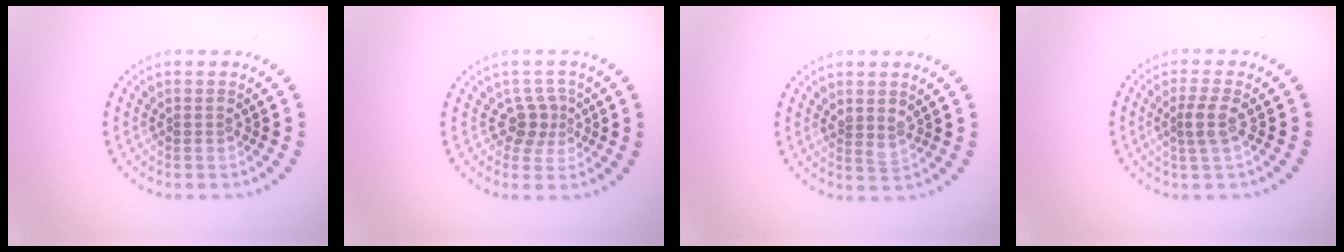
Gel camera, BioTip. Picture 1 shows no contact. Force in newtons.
{"total": 2.4, "press": 1.7, "slide": 1.6}
{"total": 1.5, "press": 1.2, "slide": 0.8}
{"total": 2.1, "press": 1.8, "slide": 1.1}